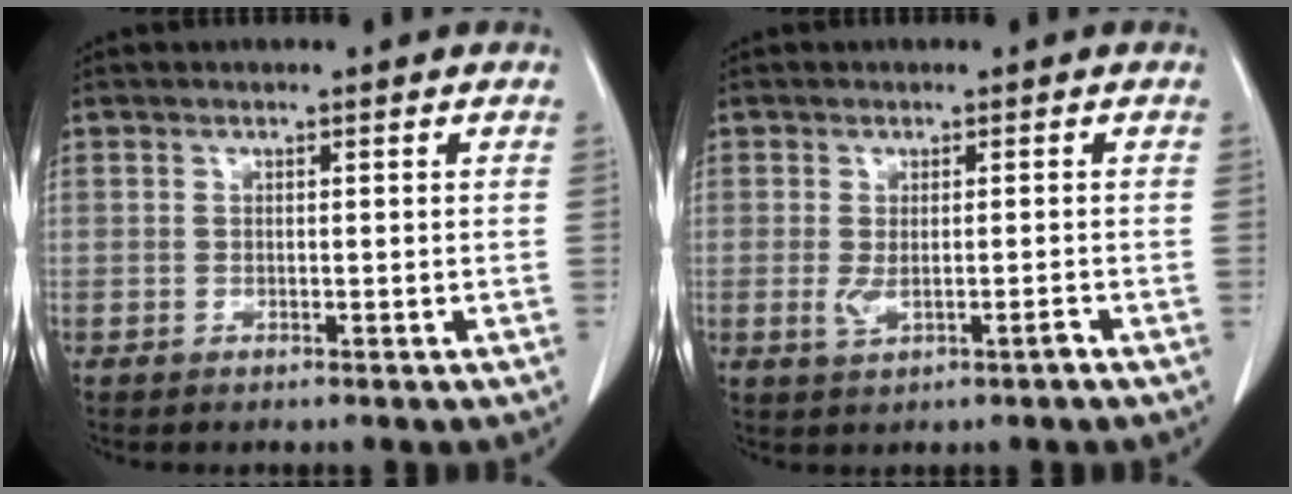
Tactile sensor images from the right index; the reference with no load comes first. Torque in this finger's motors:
{"motor_torque": [-0.01, 0.00, 0.03, -0.01]}